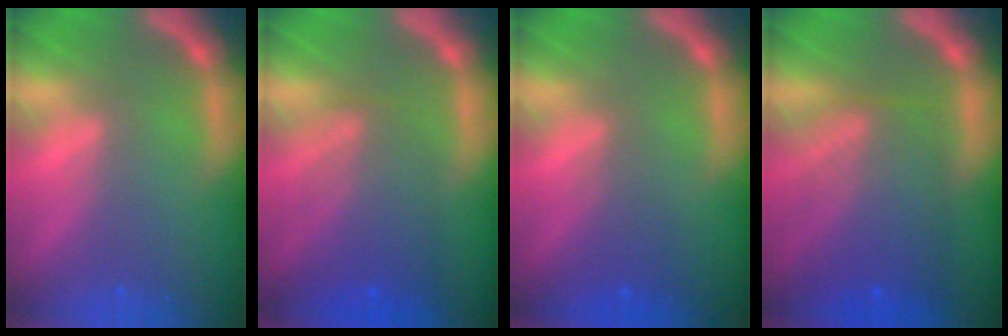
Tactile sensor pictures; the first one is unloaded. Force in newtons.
{"total": 5.5}
{"total": 2.0}
{"total": 7.5}